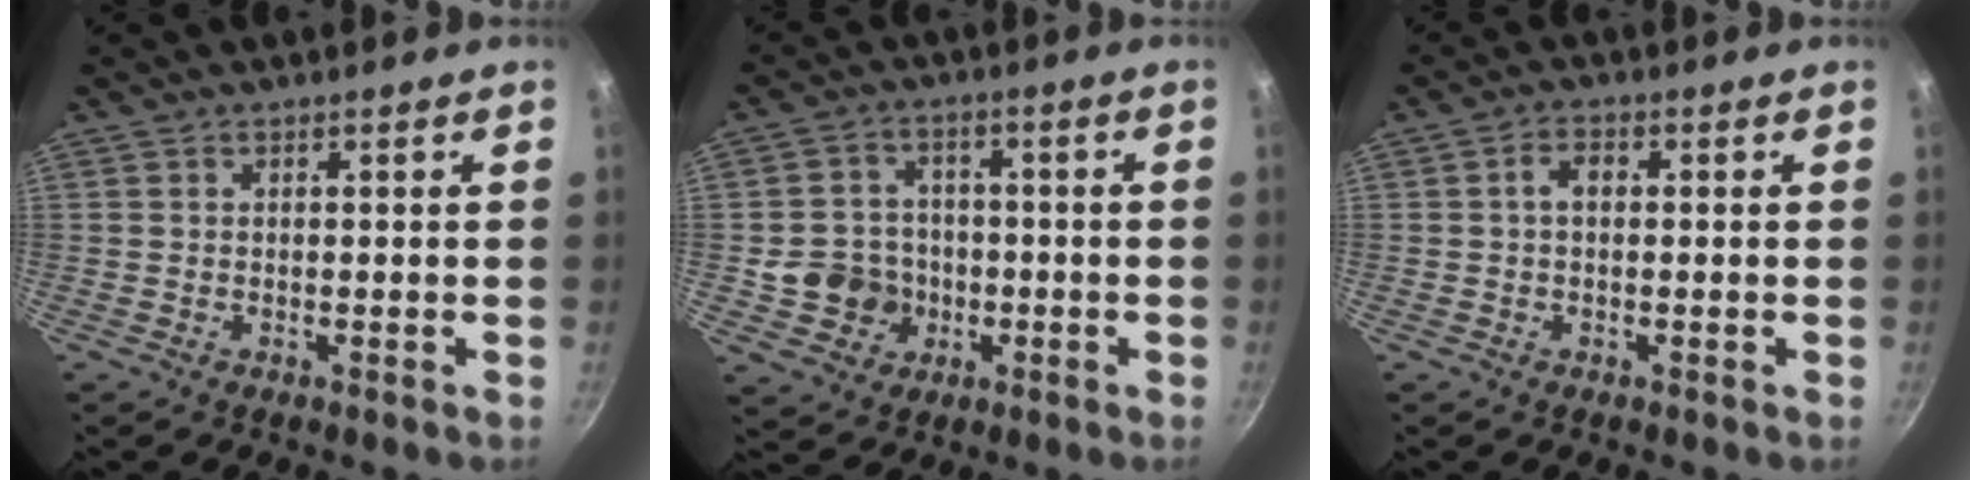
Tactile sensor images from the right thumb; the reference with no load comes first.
{"total": 6.8, "force": [-1.6, 6.3, 2.1], "torque": [-0.007, 0.015, -0.026]}
{"total": 2.8, "force": [0.3, 1.8, 2.2], "torque": [-0.038, 0.012, 0.002]}